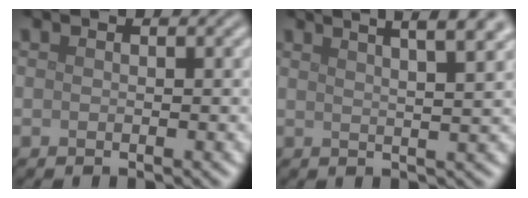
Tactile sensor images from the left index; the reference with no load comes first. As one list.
[{"total": 9.4, "force": [6.0, 3.4, 6.5], "torque": [-0.044, 0.051, 0.046]}]